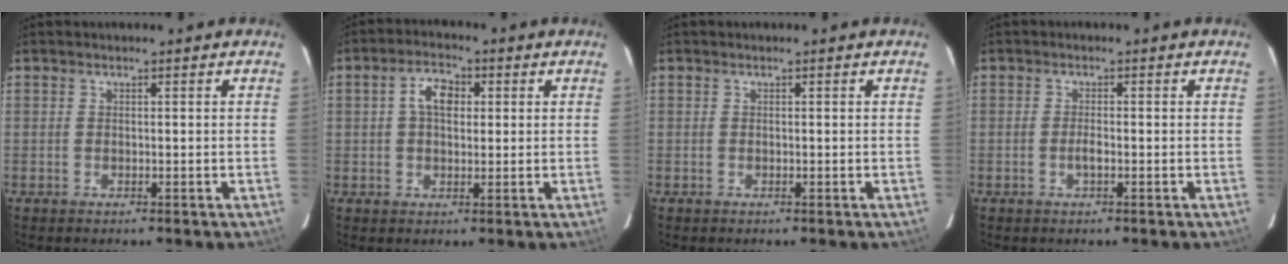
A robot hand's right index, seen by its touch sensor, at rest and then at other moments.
{"total": 5.3, "force": [1.0, 3.3, 4.0], "torque": [-0.071, 0.018, 0.018]}
{"total": 0.0}
{"total": 1.3, "force": [-0.5, 0.3, 1.2], "torque": [-0.024, -0.001, -0.010]}